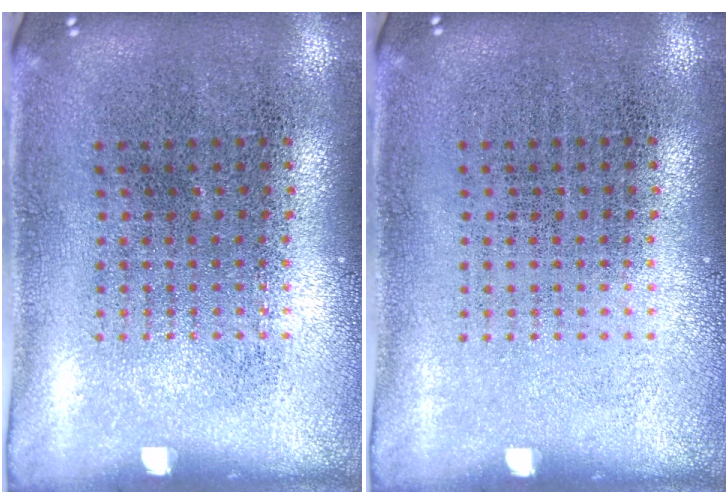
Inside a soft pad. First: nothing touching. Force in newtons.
{"total": 0.0}